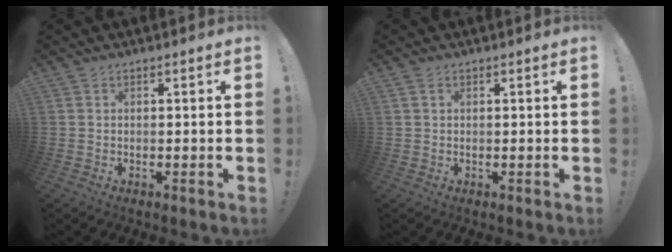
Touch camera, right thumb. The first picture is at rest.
{"total": 0.9, "force": [0.5, 0.5, 0.5], "torque": [-0.004, -0.001, 0.008]}